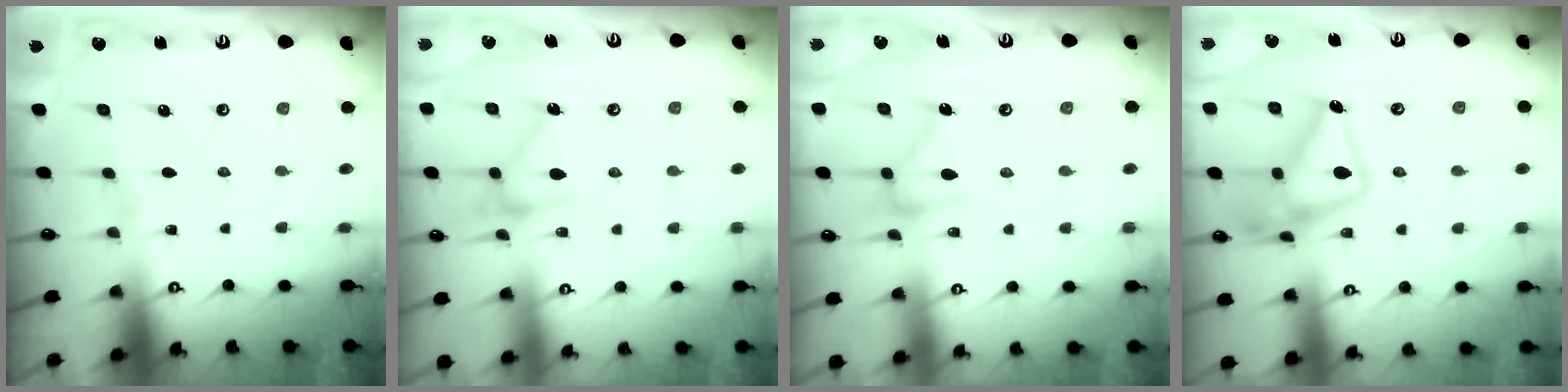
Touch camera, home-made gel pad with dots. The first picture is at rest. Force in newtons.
{"total": 14.6, "press": 14.6, "slide": 0.9}
{"total": 12.3, "press": 12.3, "slide": 0.8}
{"total": 19.3, "press": 19.2, "slide": 1.5}